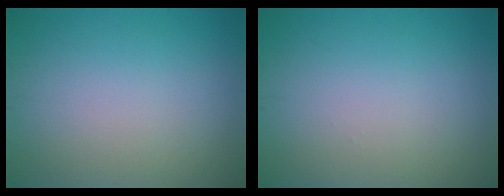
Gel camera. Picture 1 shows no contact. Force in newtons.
{"total": 0.0}